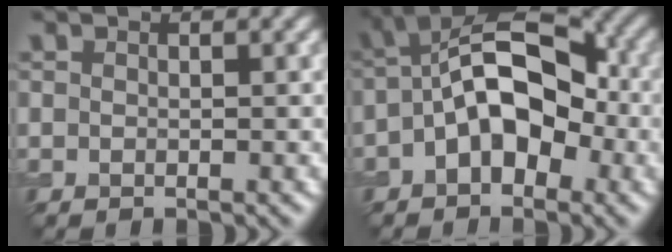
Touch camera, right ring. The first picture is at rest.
{"total": 9.0, "force": [-0.9, 5.3, 7.2], "torque": [-0.106, 0.024, -0.024]}